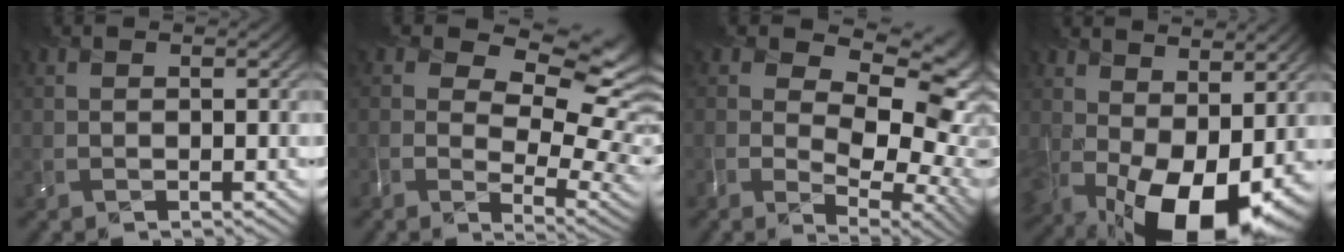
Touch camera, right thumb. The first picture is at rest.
{"total": 11.4, "force": [3.0, 6.8, 8.7], "torque": [-0.134, -0.005, 0.061]}
{"total": 10.1, "force": [0.5, 5.9, 8.2], "torque": [-0.124, -0.022, 0.015]}
{"total": 15.2, "force": [-0.2, 9.3, 12.1], "torque": [-0.189, -0.045, 0.046]}